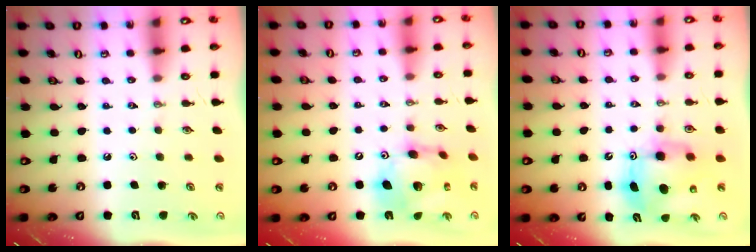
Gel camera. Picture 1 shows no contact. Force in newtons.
{"total": 15.2, "press": 15.1, "slide": 1.4}
{"total": 9.8, "press": 9.8, "slide": 1.1}